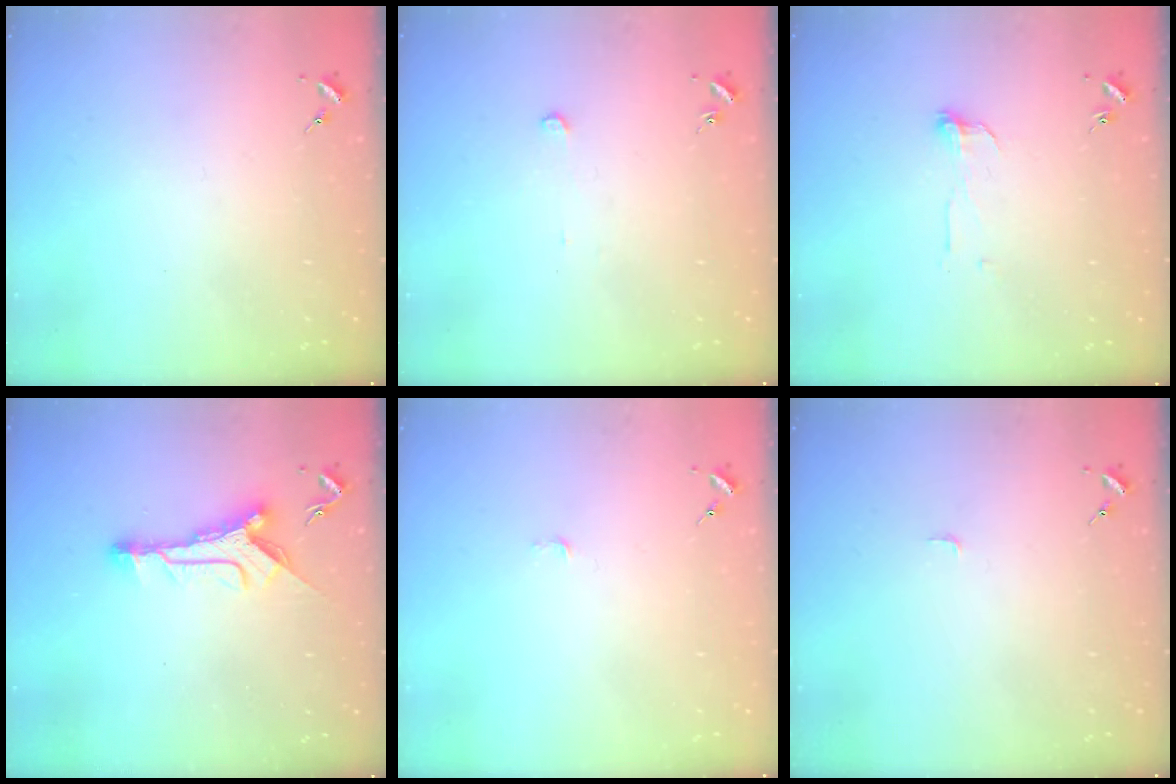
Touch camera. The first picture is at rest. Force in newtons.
{"total": 2.4, "press": 2.4, "slide": 0.2}
{"total": 6.9, "press": 6.9, "slide": 0.6}
{"total": 10.7, "press": 10.7, "slide": 0.4}
{"total": 2.3, "press": 2.3, "slide": 0.3}
{"total": 2.8, "press": 2.8, "slide": 0.3}